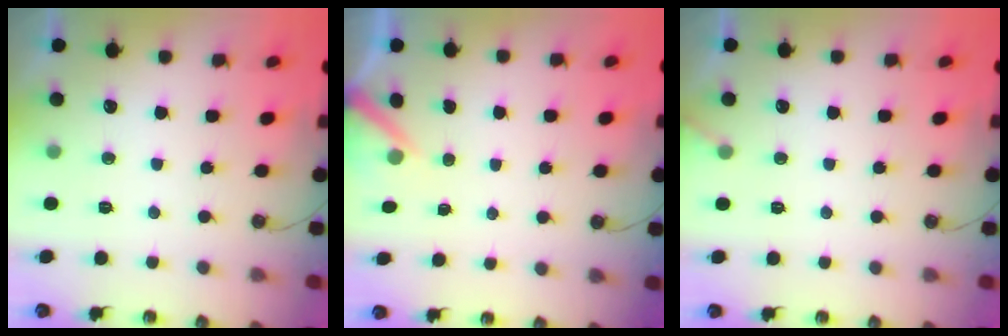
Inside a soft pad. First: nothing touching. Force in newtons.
{"total": 3.2, "press": 3.2, "slide": 0.2}
{"total": 2.9, "press": 2.9, "slide": 0.2}